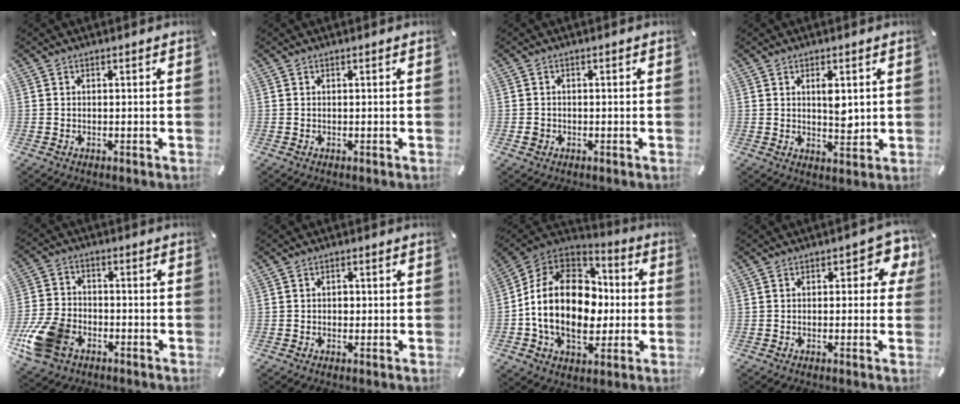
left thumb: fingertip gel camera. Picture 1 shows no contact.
{"total": 0.0}
{"total": 1.5, "force": [-0.4, 1.4, 0.6], "torque": [-0.010, 0.004, -0.011]}
{"total": 5.1, "force": [1.5, 2.6, 4.1], "torque": [-0.054, -0.011, 0.019]}
{"total": 13.1, "force": [-6.4, 8.9, 7.1], "torque": [-0.151, 0.035, -0.112]}
{"total": 1.4, "force": [-0.1, 1.2, 0.7], "torque": [-0.008, 0.002, -0.007]}
{"total": 19.9, "force": [-1.7, 15.1, 12.8], "torque": [-0.245, 0.016, -0.027]}
{"total": 5.7, "force": [1.0, 3.2, 4.6], "torque": [-0.049, 0.000, 0.010]}